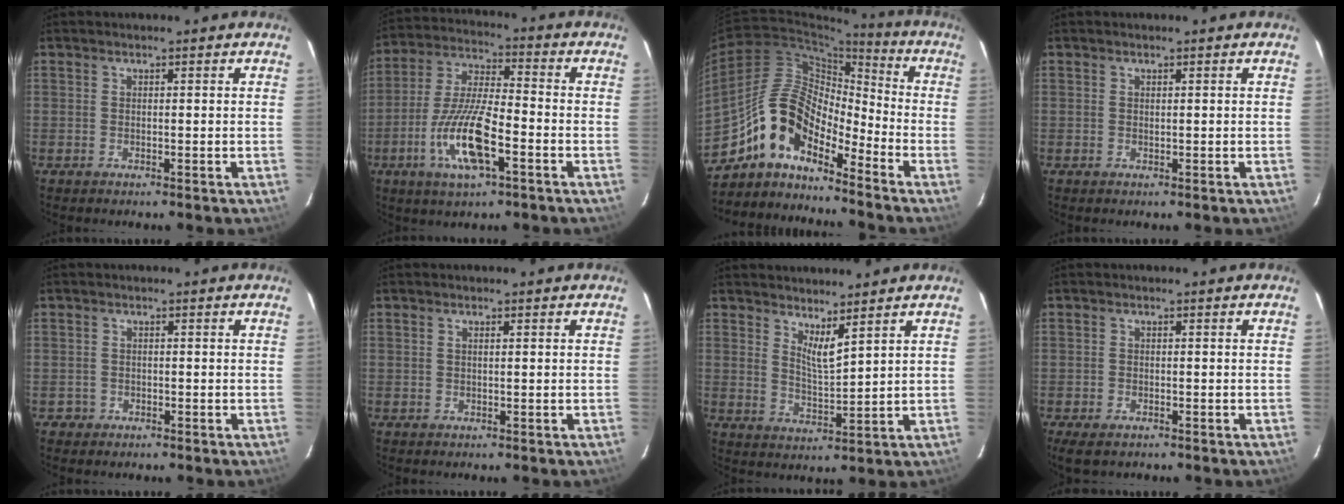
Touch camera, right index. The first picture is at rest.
{"total": 13.7, "force": [-5.6, 3.9, 11.9], "torque": [-0.253, -0.008, -0.109]}
{"total": 12.4, "force": [-9.7, 4.5, 6.1], "torque": [-0.107, 0.022, -0.197]}
{"total": 0.0}
{"total": 1.7, "force": [-0.8, 1.5, 0.0], "torque": [-0.004, 0.007, -0.010]}
{"total": 0.5, "force": [0.2, 0.1, 0.5], "torque": [-0.010, 0.003, 0.002]}
{"total": 4.5, "force": [3.6, 0.5, 2.6], "torque": [-0.046, -0.015, 0.060]}
{"total": 3.9, "force": [-2.7, 1.9, 2.1], "torque": [-0.051, -0.015, -0.047]}